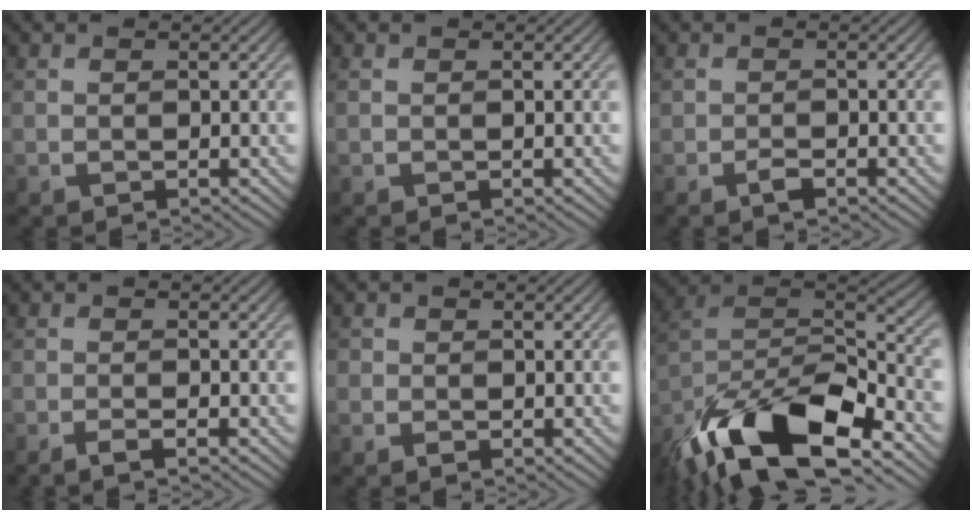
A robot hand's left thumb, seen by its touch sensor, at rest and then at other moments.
{"total": 0.0}
{"total": 0.8, "force": [-0.6, 0.4, 0.4], "torque": [-0.005, 0.003, -0.012]}
{"total": 1.9, "force": [-1.4, 0.1, 1.4], "torque": [-0.024, 0.004, -0.032]}
{"total": 1.2, "force": [-0.5, 1.0, 0.3], "torque": [-0.002, -0.003, -0.014]}
{"total": 18.6, "force": [-11.9, 7.5, 12.2], "torque": [-0.256, -0.026, -0.204]}